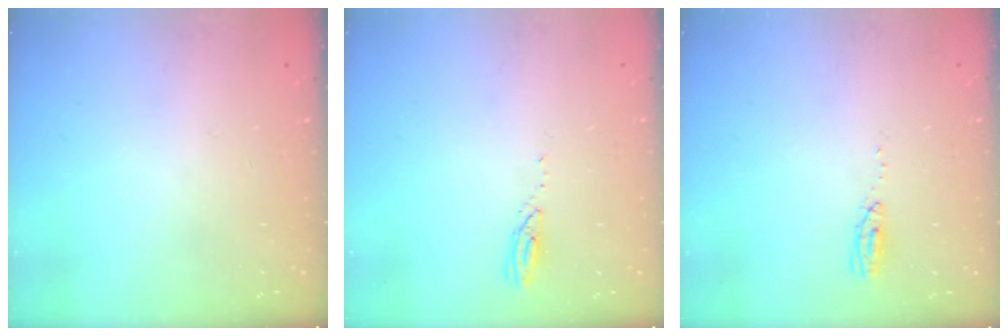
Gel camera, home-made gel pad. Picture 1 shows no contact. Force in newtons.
{"total": 3.0, "press": 3.0, "slide": 0.1}
{"total": 3.6, "press": 3.3, "slide": 1.5}